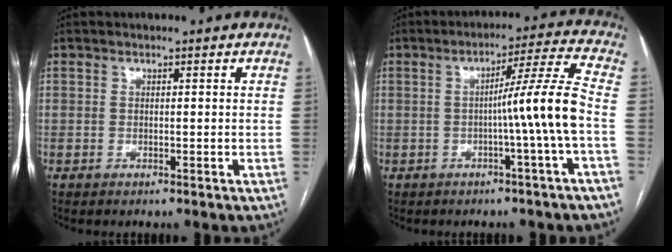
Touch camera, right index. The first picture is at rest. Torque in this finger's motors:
{"motor_torque": [1.08, -0.29, 0.49, 0.12]}